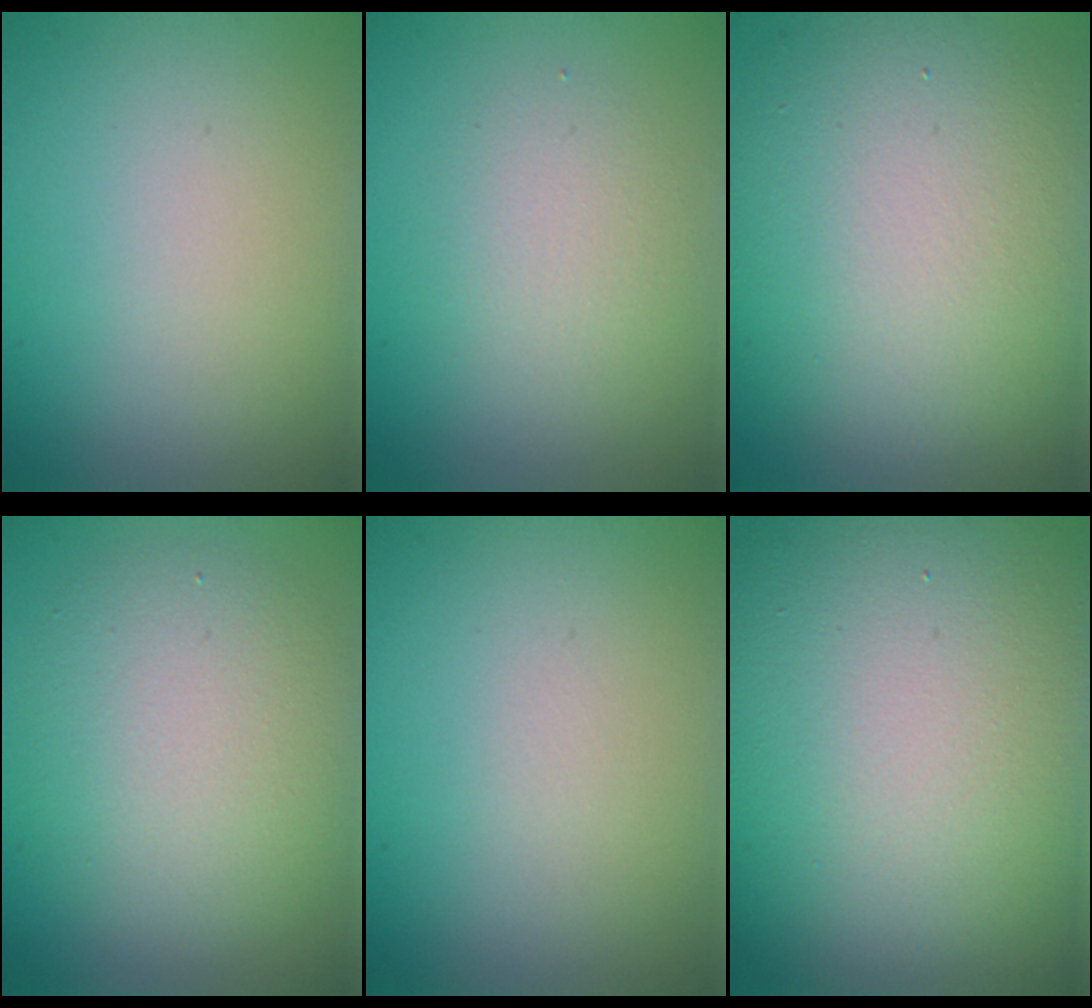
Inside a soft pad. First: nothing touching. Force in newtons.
{"total": 2.4, "press": 2.4, "slide": 0.0}
{"total": 11.4, "press": 11.4, "slide": 1.0}
{"total": 5.7, "press": 5.7, "slide": 0.4}
{"total": 0.0}
{"total": 18.3, "press": 18.3, "slide": 1.0}